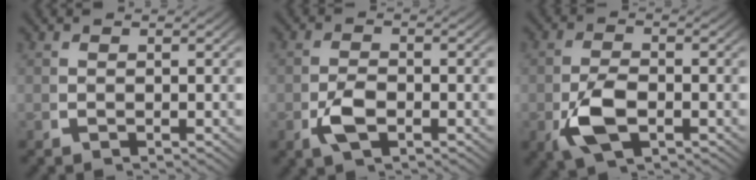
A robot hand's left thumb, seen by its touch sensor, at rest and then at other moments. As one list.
[{"total": 3.0, "force": [-0.9, 1.7, 2.3], "torque": [-0.059, -0.009, -0.014]}, {"total": 5.2, "force": [-1.2, 3.1, 4.0], "torque": [-0.106, -0.020, -0.012]}]